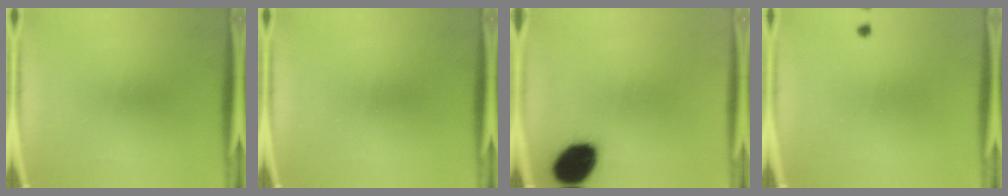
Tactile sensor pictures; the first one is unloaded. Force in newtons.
{"total": 0.0}
{"total": 12.6}
{"total": 0.5}